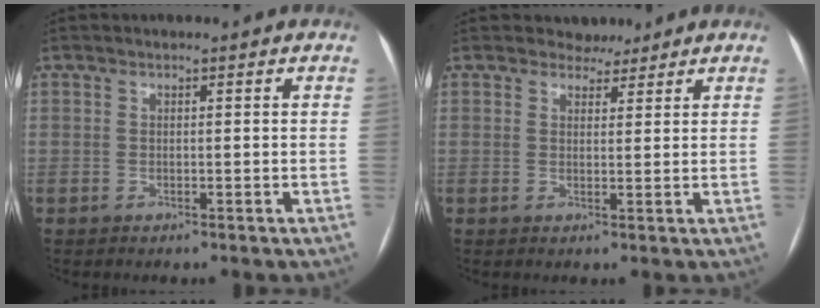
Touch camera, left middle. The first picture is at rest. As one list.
[{"total": 2.6, "force": [2.3, 1.3, 0.0], "torque": [0.003, 0.001, 0.033]}]